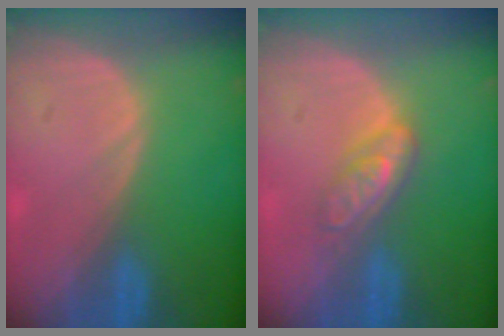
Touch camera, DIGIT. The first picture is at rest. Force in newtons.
{"total": 4.7, "press": 4.3, "slide": 1.9}